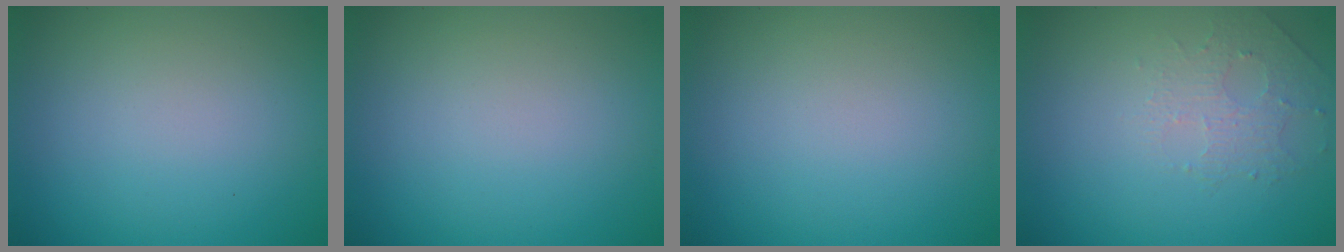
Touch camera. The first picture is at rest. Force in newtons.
{"total": 0.0}
{"total": 0.0}
{"total": 1.5, "press": 1.0, "slide": 1.1}